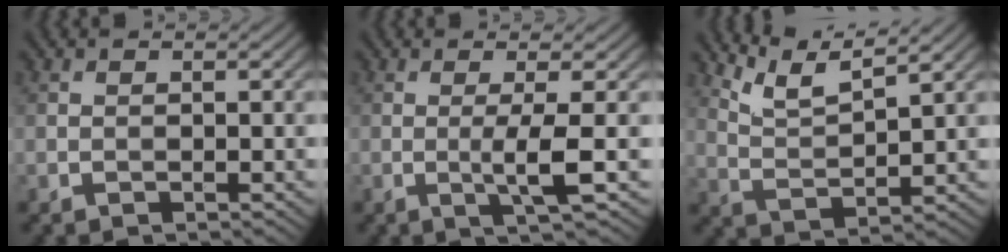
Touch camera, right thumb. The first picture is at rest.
{"total": 3.9, "force": [-0.3, 0.2, 3.9], "torque": [-0.070, 0.006, -0.013]}
{"total": 6.4, "force": [5.1, 1.0, 3.7], "torque": [-0.088, 0.003, 0.109]}